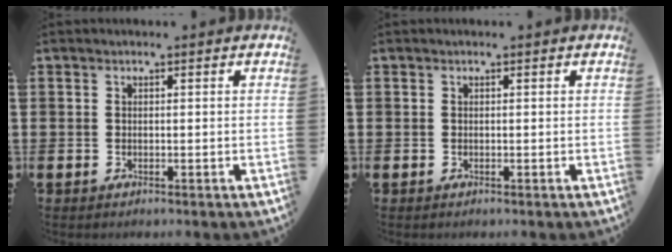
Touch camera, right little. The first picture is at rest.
{"total": 0.0}